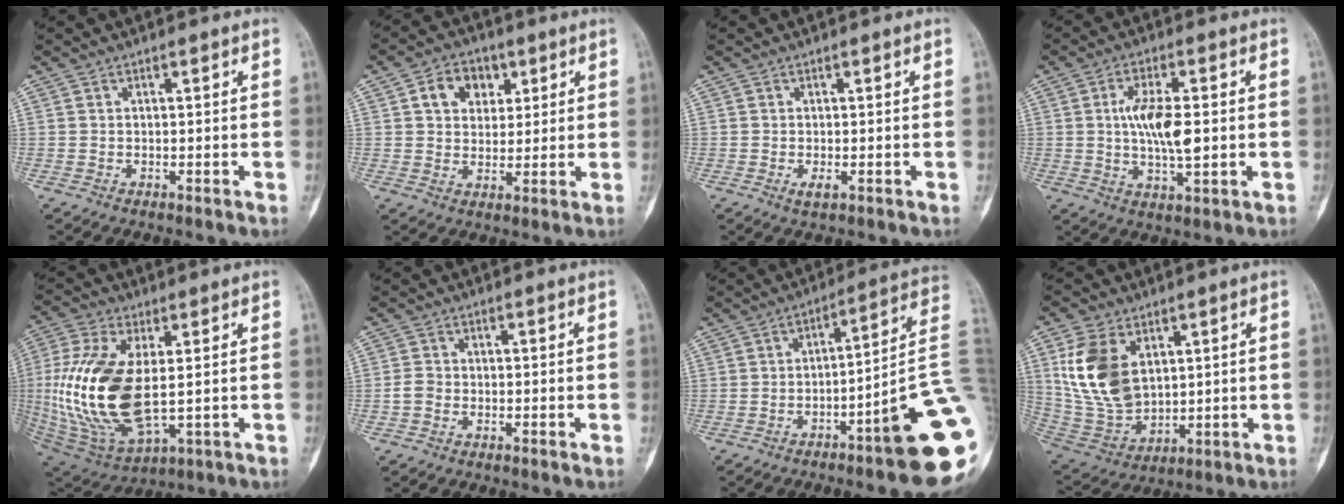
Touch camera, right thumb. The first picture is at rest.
{"total": 7.9, "force": [2.9, 6.1, 4.1], "torque": [-0.028, -0.004, 0.044]}
{"total": 1.5, "force": [-0.5, 0.6, 1.3], "torque": [-0.025, -0.004, -0.008]}
{"total": 9.7, "force": [0.4, 4.0, 8.9], "torque": [-0.162, -0.004, 0.008]}
{"total": 21.5, "force": [0.0, 9.8, 19.1], "torque": [-0.415, -0.014, 0.017]}
{"total": 2.3, "force": [-0.7, 1.8, 1.2], "torque": [-0.018, 0.008, -0.018]}
{"total": 17.1, "force": [-5.8, 1.4, 16.1], "torque": [-0.160, 0.044, -0.081]}
{"total": 14.6, "force": [4.2, 9.3, 10.5], "torque": [-0.193, -0.018, 0.099]}